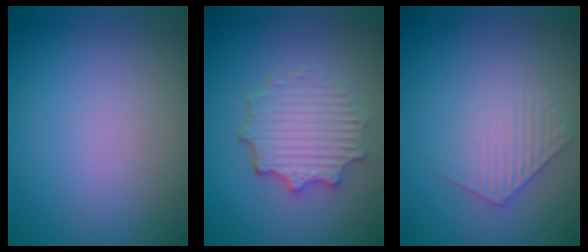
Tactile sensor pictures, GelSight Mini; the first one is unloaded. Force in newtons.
{"total": 4.4, "press": 3.6, "slide": 2.5}
{"total": 2.9, "press": 2.9, "slide": 0.5}